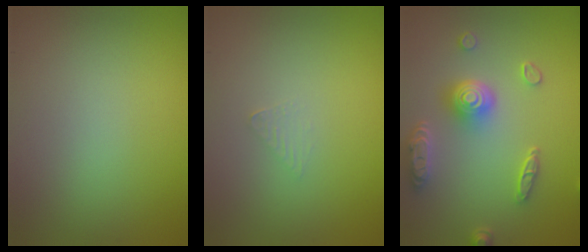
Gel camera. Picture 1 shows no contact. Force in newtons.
{"total": 0.8, "press": 0.8, "slide": 0.1}
{"total": 4.9, "press": 3.9, "slide": 2.9}